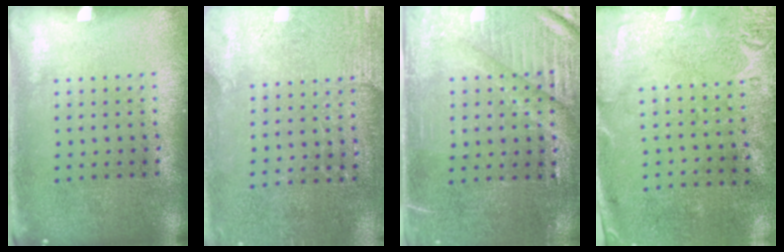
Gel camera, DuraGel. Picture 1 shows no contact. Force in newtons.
{"total": 2.8, "press": 2.6, "slide": 1.0}
{"total": 3.5, "press": 3.2, "slide": 1.5}
{"total": 2.8, "press": 2.2, "slide": 1.7}